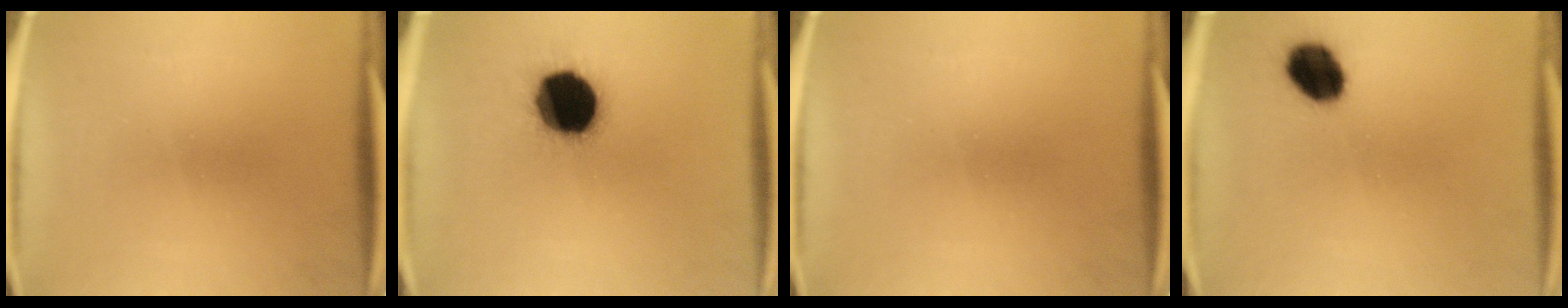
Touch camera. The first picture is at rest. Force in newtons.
{"total": 19.9}
{"total": 0.0}
{"total": 9.0}